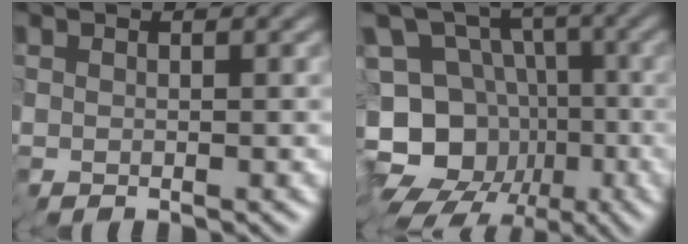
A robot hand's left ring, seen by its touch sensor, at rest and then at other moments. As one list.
[{"total": 14.8, "force": [-6.4, 11.9, 6.0], "torque": [-0.125, -0.003, -0.107]}]